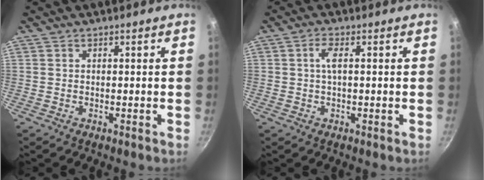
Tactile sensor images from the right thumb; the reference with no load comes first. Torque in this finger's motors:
{"motor_torque": [0.19, 0.09, 0.22, -0.12, 0.01]}